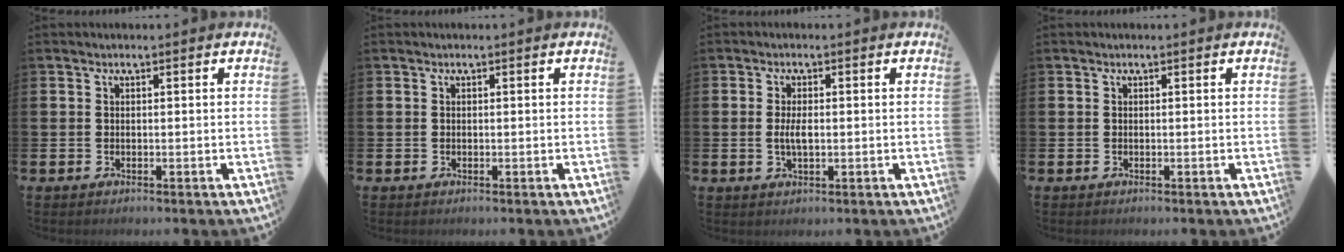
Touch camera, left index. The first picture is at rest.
{"total": 0.0}
{"total": 2.8, "force": [-0.1, 1.1, 2.5], "torque": [-0.044, 0.000, -0.004]}
{"total": 0.0}